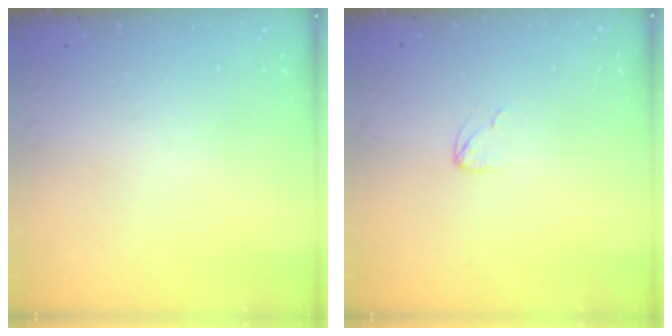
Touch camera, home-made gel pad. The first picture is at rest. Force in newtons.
{"total": 3.0, "press": 2.9, "slide": 0.2}